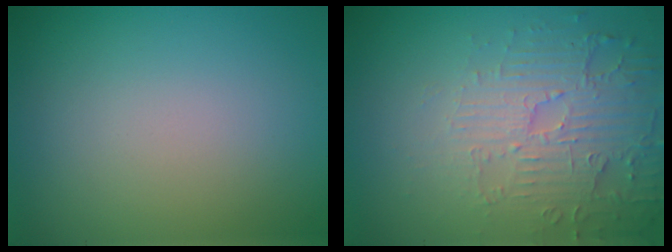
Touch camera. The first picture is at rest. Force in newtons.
{"total": 5.3, "press": 3.6, "slide": 3.8}